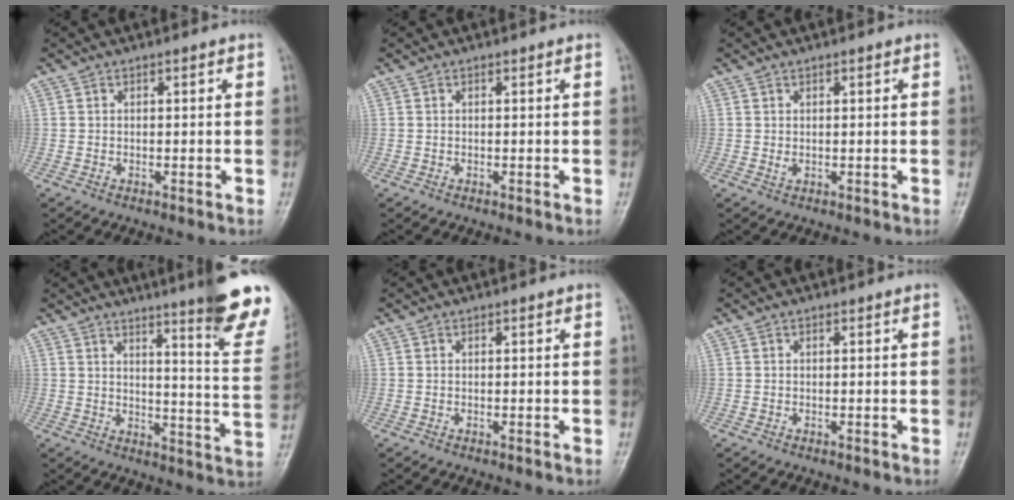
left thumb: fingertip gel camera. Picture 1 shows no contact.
{"total": 0.0}
{"total": 1.6, "force": [0.5, 0.8, 1.3], "torque": [-0.017, 0.001, 0.011]}
{"total": 17.4, "force": [11.7, 1.7, 12.8], "torque": [-0.133, -0.080, 0.147]}
{"total": 0.0}
{"total": 0.0}